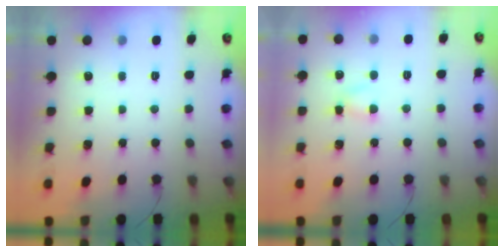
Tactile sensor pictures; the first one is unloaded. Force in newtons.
{"total": 3.5, "press": 3.3, "slide": 1.0}